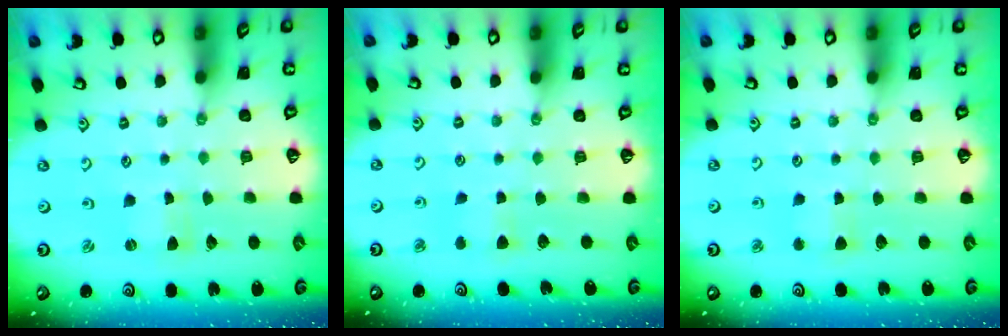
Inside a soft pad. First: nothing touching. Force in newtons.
{"total": 5.4, "press": 5.2, "slide": 1.1}
{"total": 3.7, "press": 3.6, "slide": 0.6}